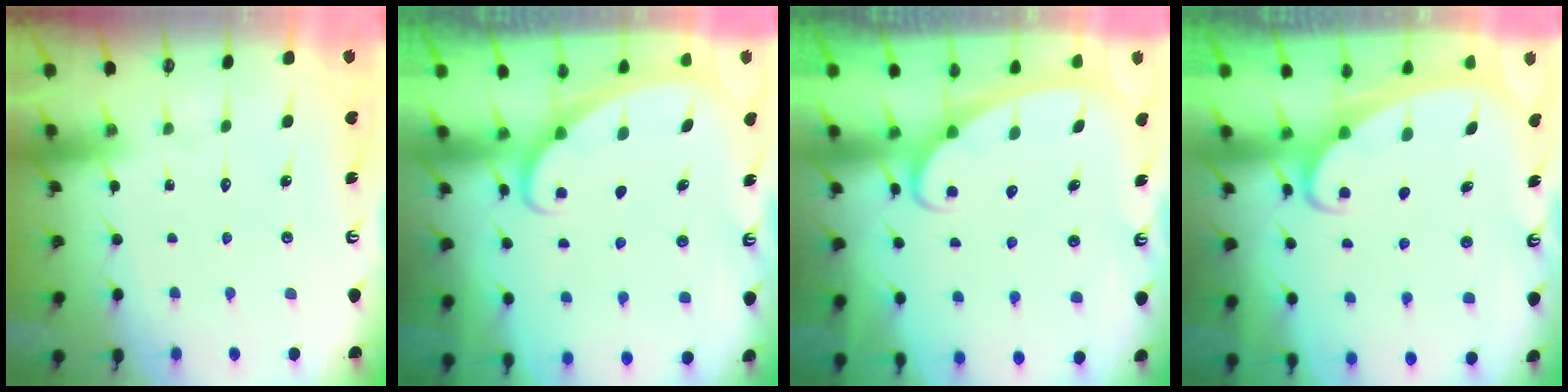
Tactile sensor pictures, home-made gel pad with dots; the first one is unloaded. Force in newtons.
{"total": 1.3, "press": 1.3, "slide": 0.0}
{"total": 2.6, "press": 2.6, "slide": 0.3}
{"total": 2.0, "press": 2.0, "slide": 0.3}